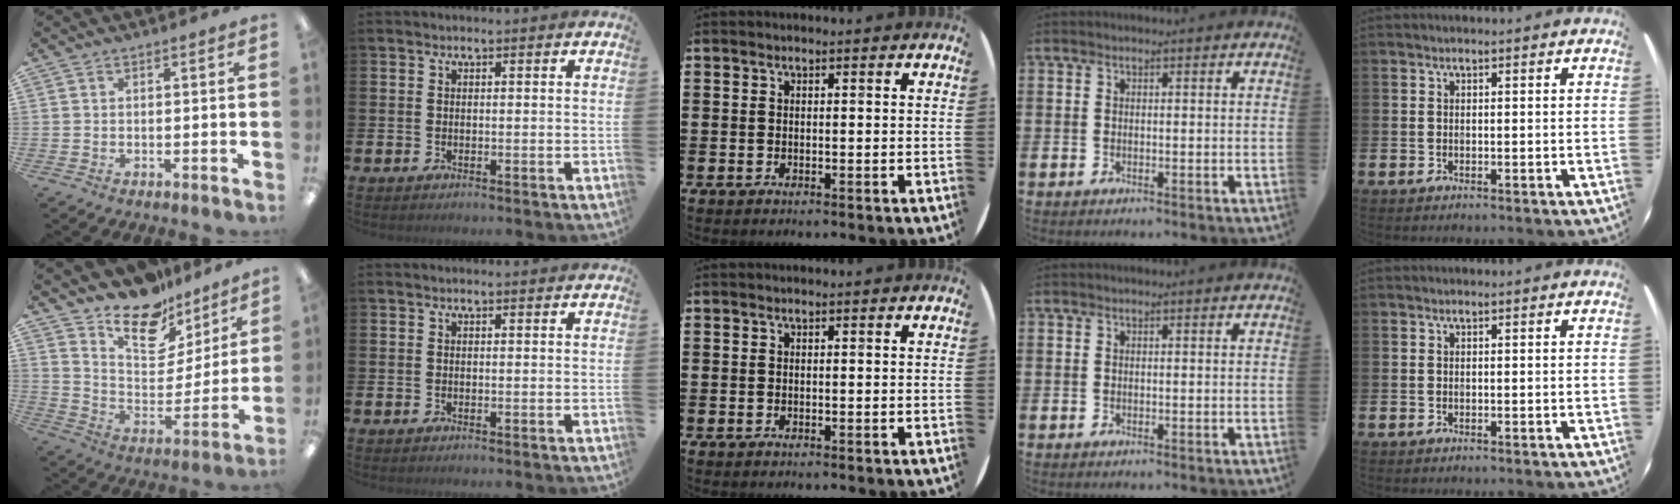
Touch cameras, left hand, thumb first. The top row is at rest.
{"thumb": {"total": 15.9, "force": [13.0, 7.0, 5.7], "torque": [-0.111, -0.100, 0.236]}}